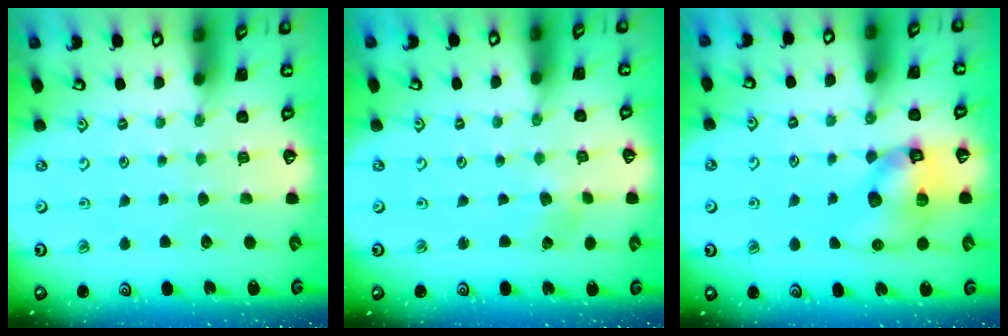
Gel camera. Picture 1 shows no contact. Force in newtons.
{"total": 2.6, "press": 2.6, "slide": 0.4}
{"total": 11.2, "press": 11.0, "slide": 1.9}